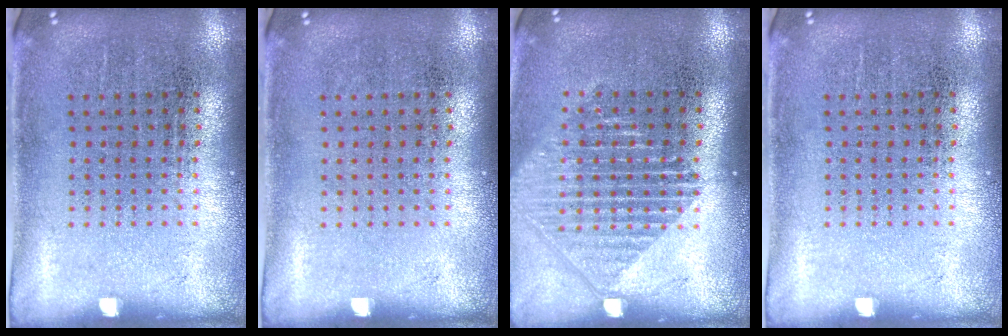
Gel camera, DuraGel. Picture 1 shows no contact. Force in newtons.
{"total": 0.0}
{"total": 1.4, "press": 1.3, "slide": 0.6}
{"total": 0.0}